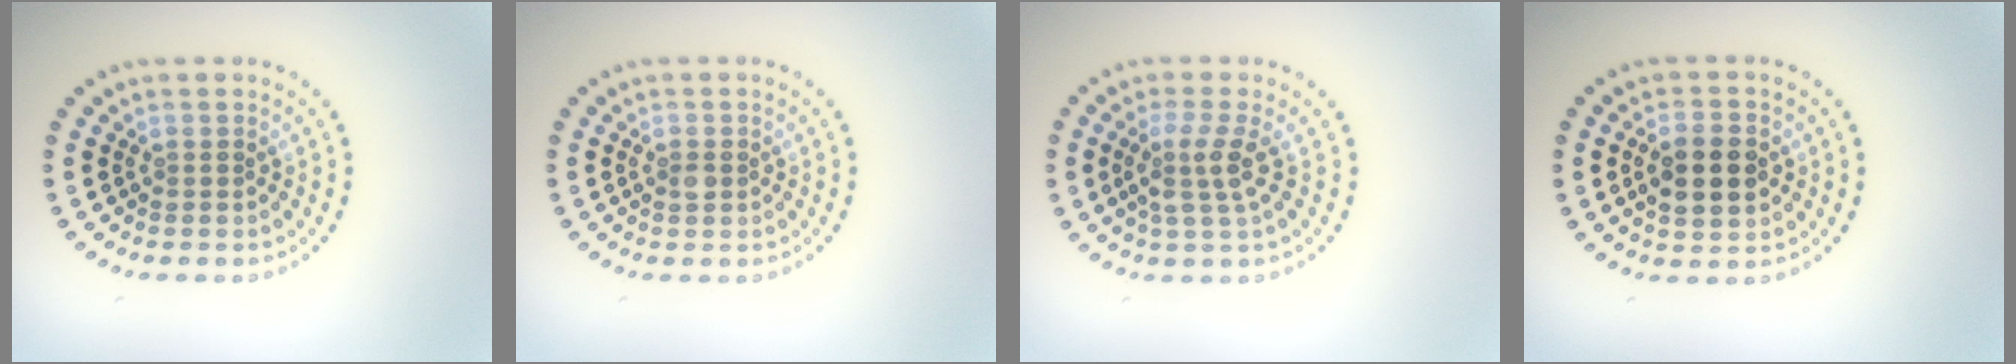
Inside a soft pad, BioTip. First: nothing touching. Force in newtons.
{"total": 0.9, "press": 0.9, "slide": 0.2}
{"total": 2.8, "press": 2.2, "slide": 1.7}
{"total": 3.8, "press": 3.8, "slide": 0.3}